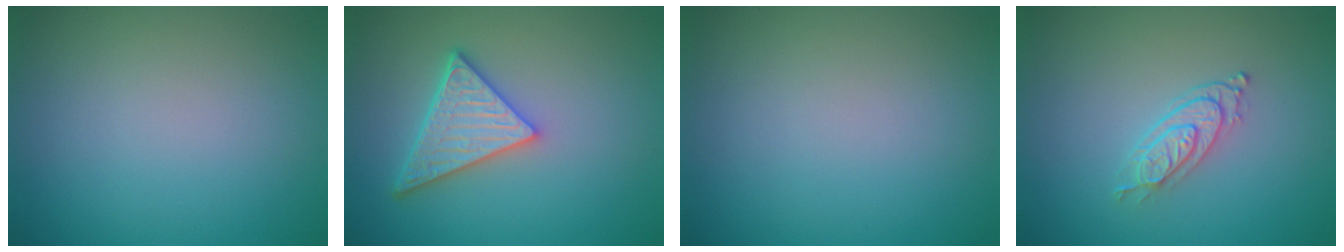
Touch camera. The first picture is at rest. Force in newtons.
{"total": 4.7, "press": 4.2, "slide": 2.2}
{"total": 0.0}
{"total": 2.7, "press": 2.1, "slide": 1.6}